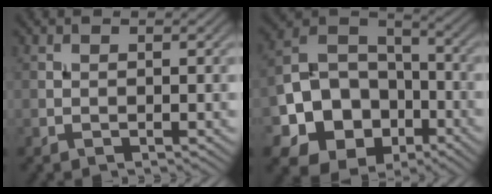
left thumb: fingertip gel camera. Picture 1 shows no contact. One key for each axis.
{"total": 13.0, "fx": -5.3, "fy": 9.9, "fz": 6.5, "tx": -0.152, "ty": -0.036, "tz": -0.102}